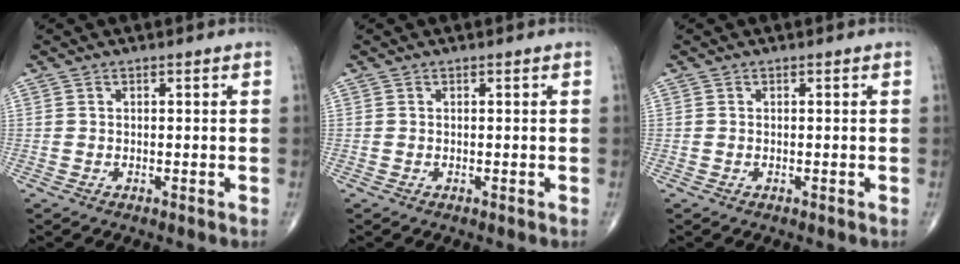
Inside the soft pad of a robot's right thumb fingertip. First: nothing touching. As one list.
[{"total": 0.0}, {"total": 0.0}]